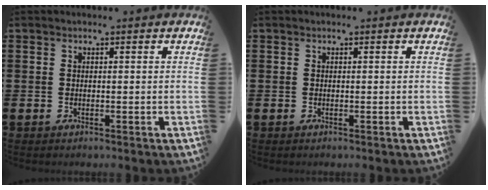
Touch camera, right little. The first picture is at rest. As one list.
[{"total": 0.0}]